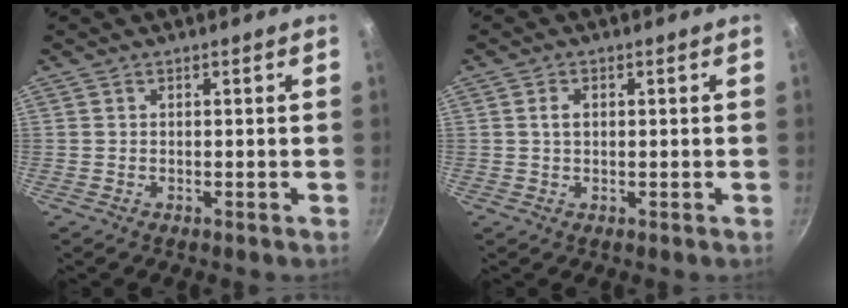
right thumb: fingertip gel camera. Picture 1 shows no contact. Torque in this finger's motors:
{"motor_torque": [0.63, 0.62, 0.19, -0.23, -0.01]}